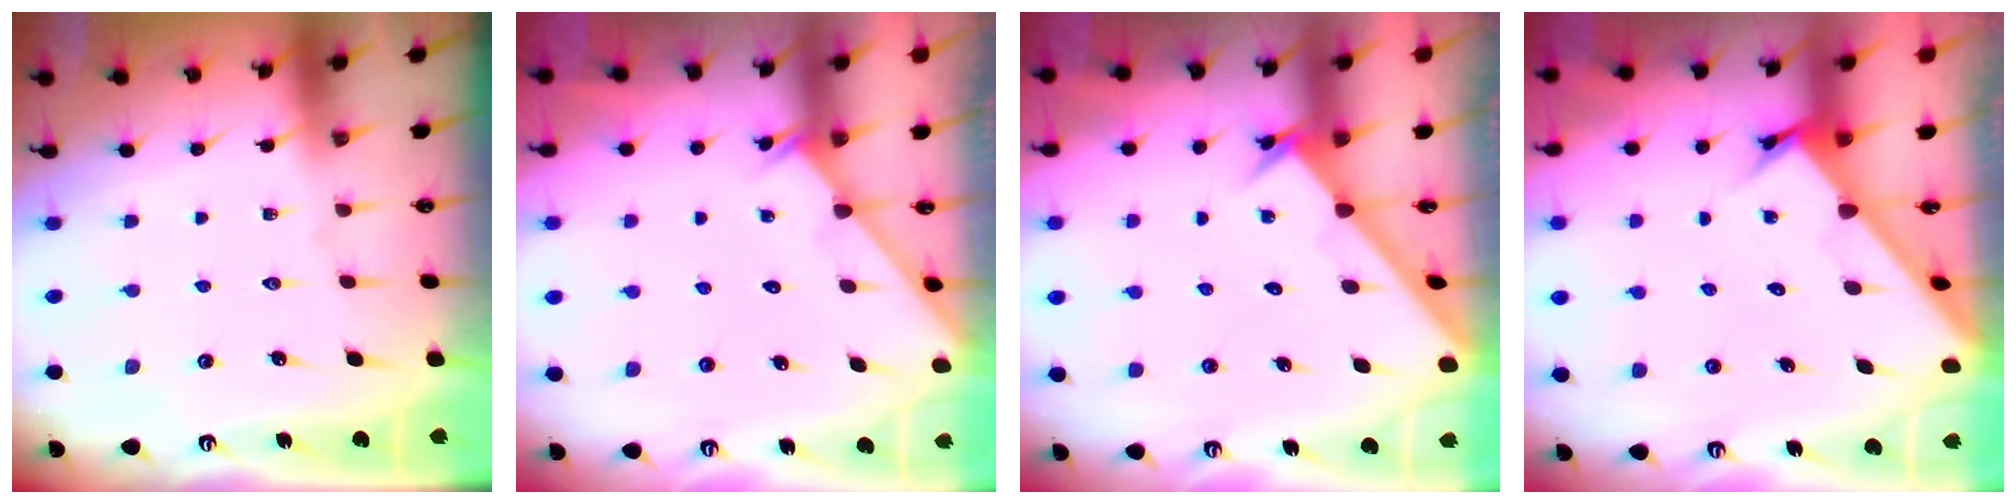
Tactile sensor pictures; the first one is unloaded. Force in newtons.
{"total": 1.2, "press": 1.2, "slide": 0.0}
{"total": 2.2, "press": 2.2, "slide": 0.2}
{"total": 2.6, "press": 2.6, "slide": 0.2}